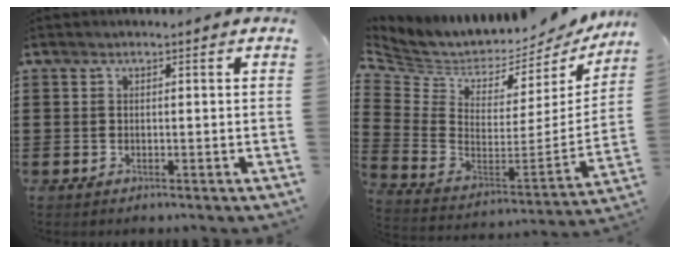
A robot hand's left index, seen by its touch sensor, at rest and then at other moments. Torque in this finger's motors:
{"motor_torque": [-0.54, 0.57, 0.04, 0.00]}